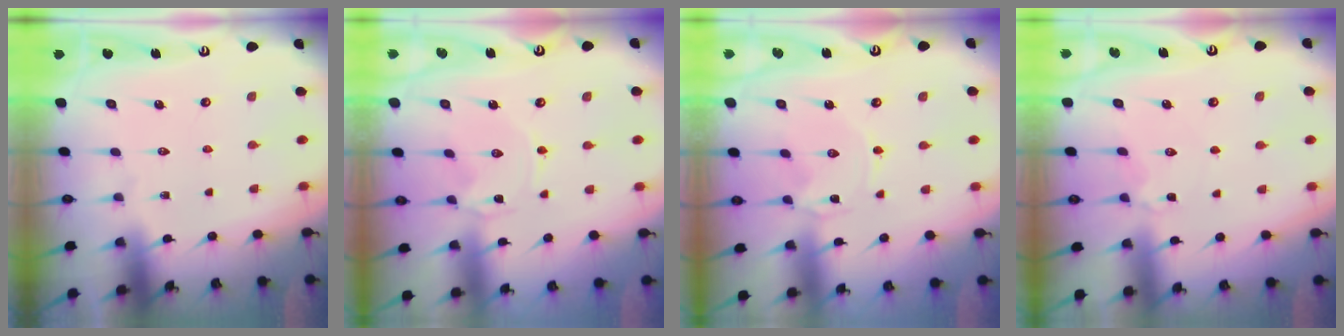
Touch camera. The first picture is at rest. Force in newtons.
{"total": 0.0}
{"total": 0.0}
{"total": 2.9, "press": 2.9, "slide": 0.5}